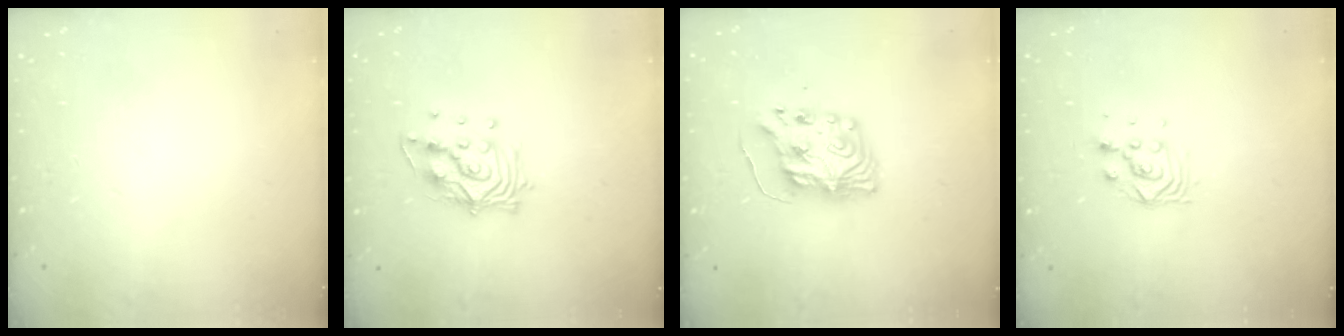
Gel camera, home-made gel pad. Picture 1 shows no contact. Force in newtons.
{"total": 12.4, "press": 12.4, "slide": 1.0}
{"total": 8.5, "press": 8.5, "slide": 0.6}
{"total": 6.1, "press": 6.0, "slide": 0.4}